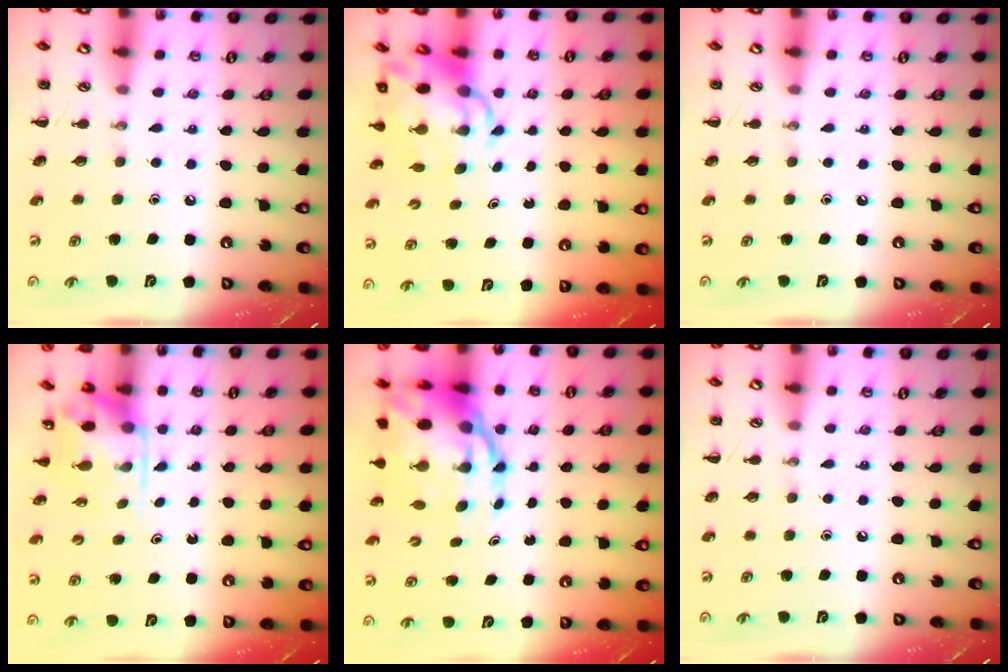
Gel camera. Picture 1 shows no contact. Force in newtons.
{"total": 10.0, "press": 9.6, "slide": 2.7}
{"total": 0.0}
{"total": 3.7, "press": 3.7, "slide": 0.6}
{"total": 14.1, "press": 13.6, "slide": 3.7}
{"total": 0.0}